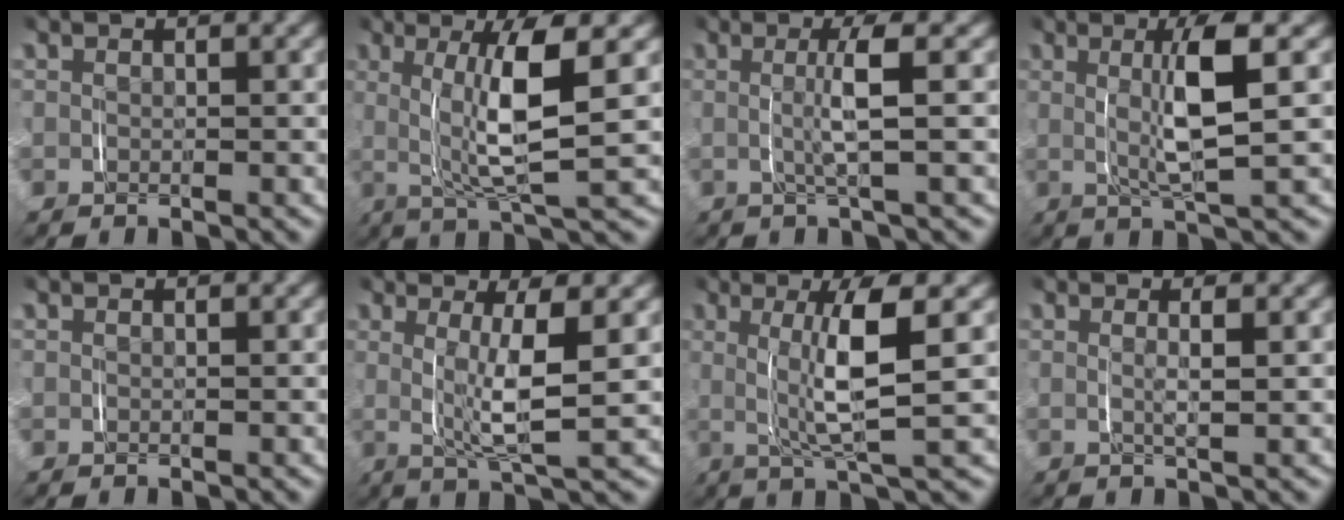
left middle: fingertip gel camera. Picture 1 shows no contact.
{"total": 6.6, "force": [1.3, 1.2, 6.4], "torque": [-0.111, -0.001, 0.020]}
{"total": 2.8, "force": [0.2, -0.6, 2.7], "torque": [-0.048, -0.001, 0.004]}
{"total": 4.5, "force": [0.6, 0.3, 4.5], "torque": [-0.080, -0.002, 0.010]}
{"total": 0.0}
{"total": 5.5, "force": [0.8, 1.1, 5.4], "torque": [-0.091, -0.007, 0.012]}
{"total": 5.7, "force": [1.1, 0.4, 5.5], "torque": [-0.095, -0.003, 0.017]}
{"total": 1.6, "force": [0.4, -0.2, 1.6], "torque": [-0.023, -0.003, 0.010]}